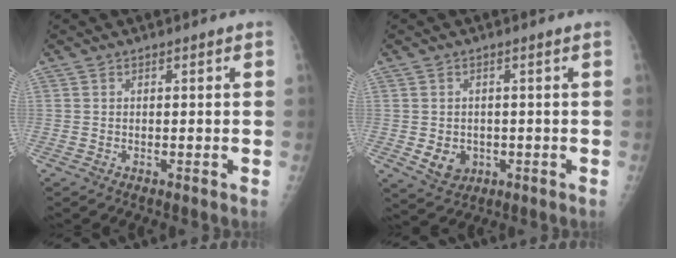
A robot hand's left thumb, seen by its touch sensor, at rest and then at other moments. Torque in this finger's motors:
{"motor_torque": [0.37, 0.40, 0.46, 0.40, -0.01]}